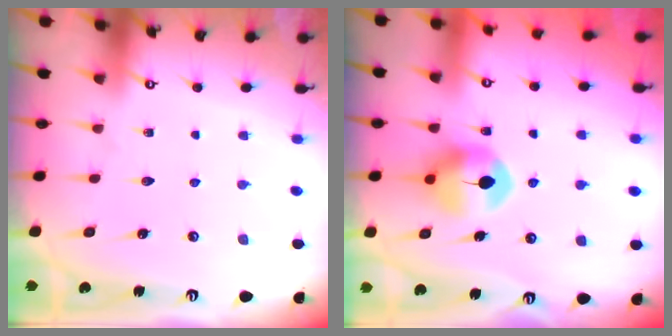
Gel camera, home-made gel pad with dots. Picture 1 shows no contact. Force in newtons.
{"total": 8.7, "press": 8.7, "slide": 0.4}